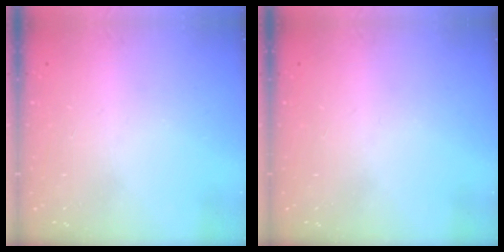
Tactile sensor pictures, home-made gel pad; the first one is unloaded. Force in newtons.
{"total": 0.0}